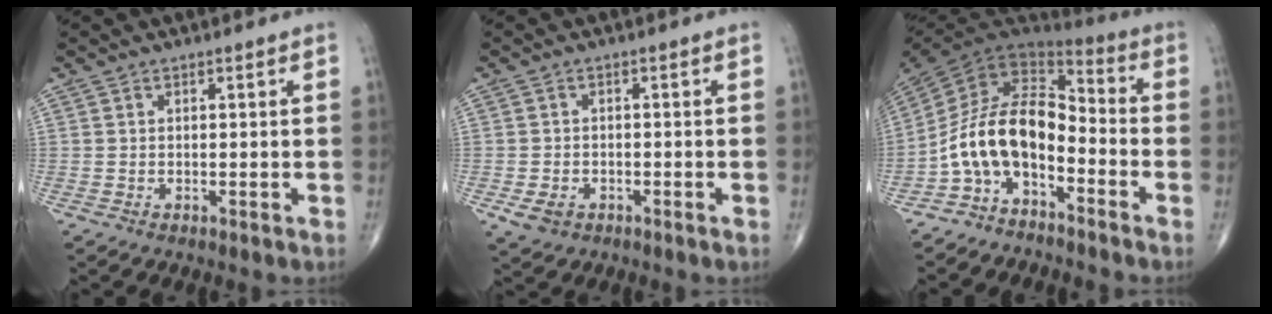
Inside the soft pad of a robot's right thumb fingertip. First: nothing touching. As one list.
[{"total": 3.5, "force": [-1.5, 2.5, 1.9], "torque": [-0.033, 0.002, -0.019]}, {"total": 13.2, "force": [-5.4, 7.3, 9.6], "torque": [-0.162, 0.086, -0.114]}]